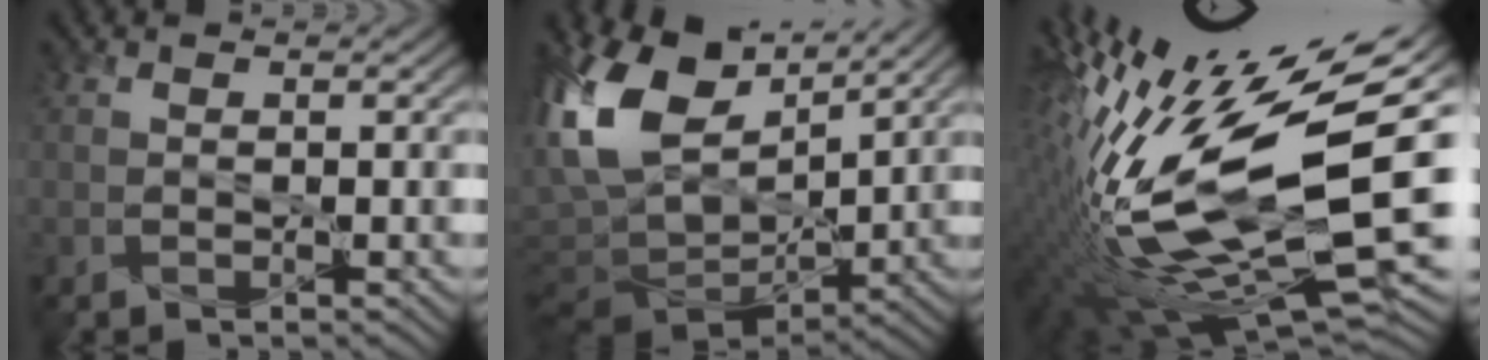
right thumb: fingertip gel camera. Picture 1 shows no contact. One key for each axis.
{"total": 13.9, "fx": 4.2, "fy": 8.5, "fz": 10.1, "tx": -0.249, "ty": 0.009, "tz": 0.076}
{"total": 20.5, "fx": 2.6, "fy": 7.6, "fz": 18.9, "tx": -0.375, "ty": -0.033, "tz": 0.054}